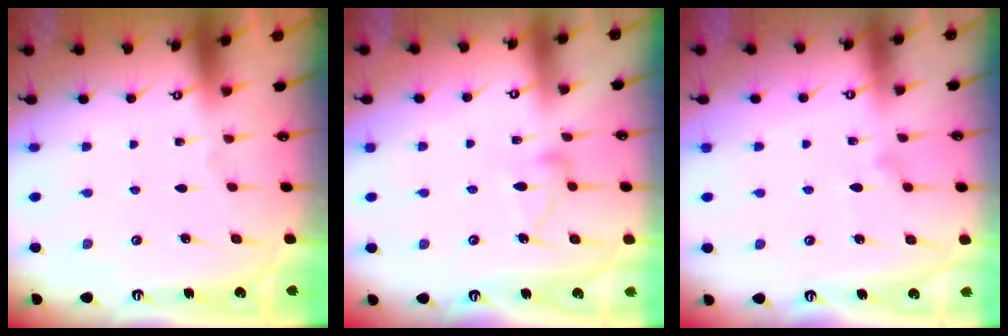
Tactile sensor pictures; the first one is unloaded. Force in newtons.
{"total": 10.7, "press": 10.7, "slide": 0.5}
{"total": 8.4, "press": 8.4, "slide": 0.4}